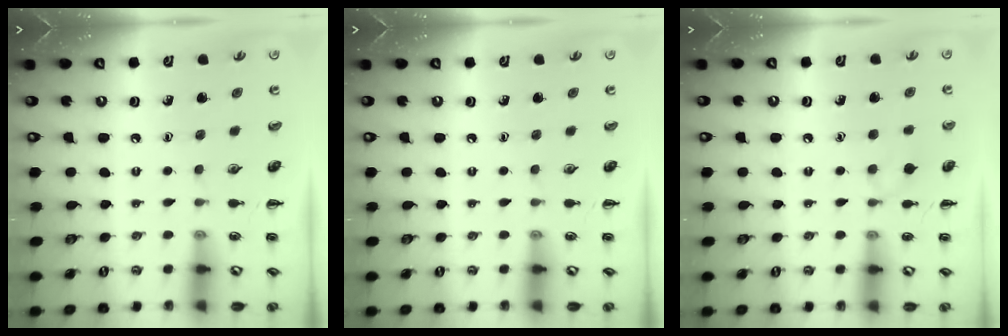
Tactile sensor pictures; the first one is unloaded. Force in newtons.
{"total": 0.0}
{"total": 5.6, "press": 5.3, "slide": 1.6}